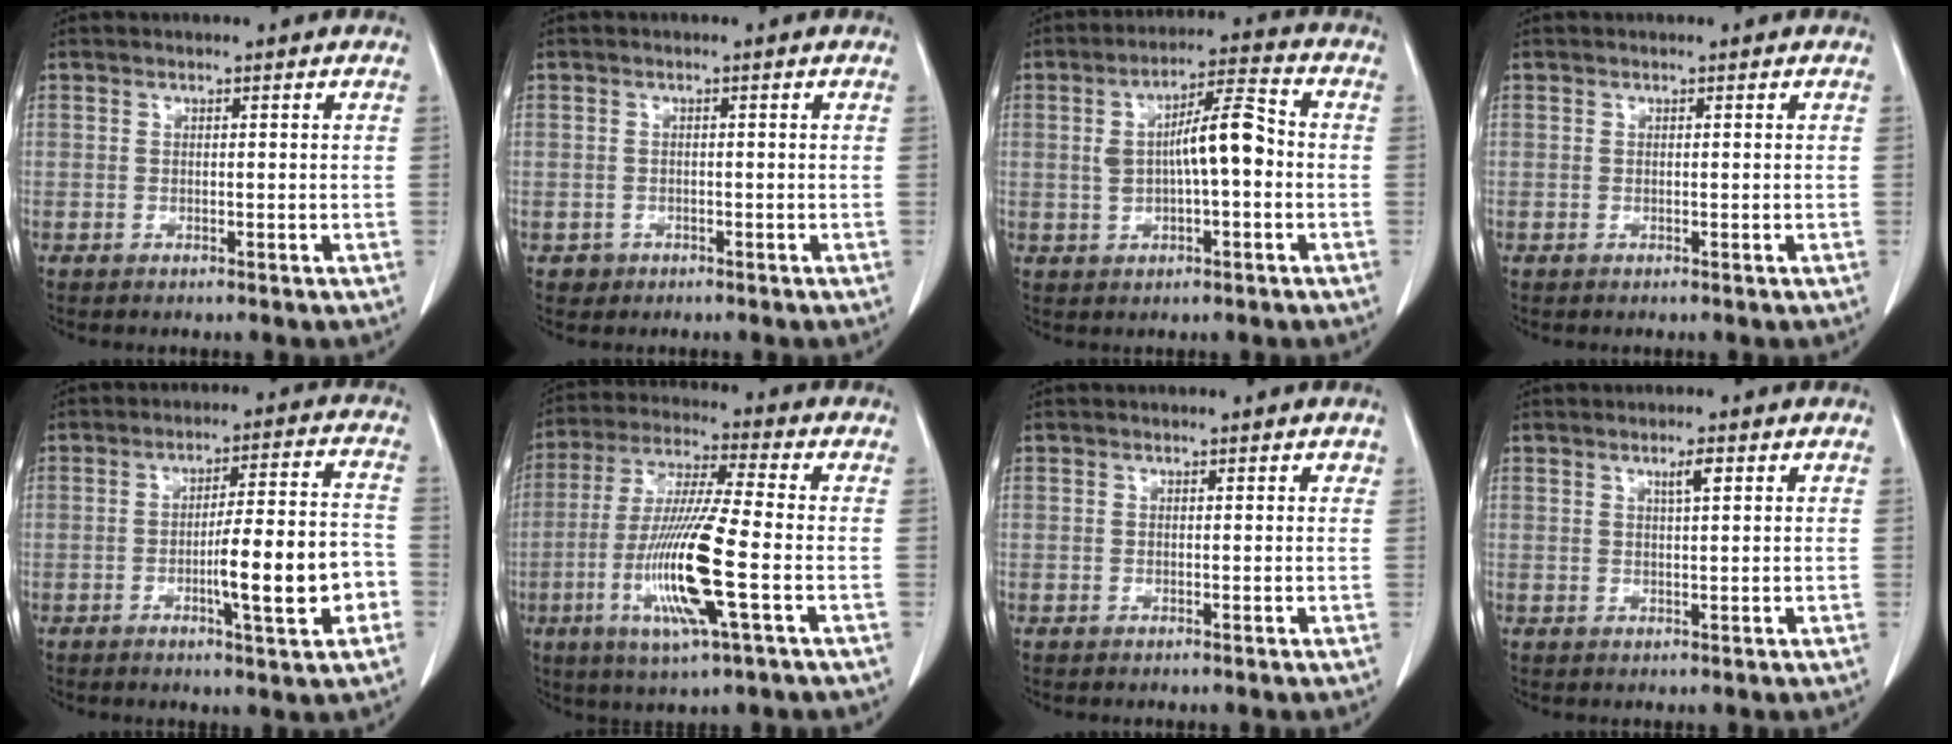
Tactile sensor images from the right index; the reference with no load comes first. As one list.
[{"total": 1.6, "force": [-0.7, 1.4, -0.1], "torque": [0.000, 0.007, -0.010]}, {"total": 8.5, "force": [0.0, 2.0, 8.3], "torque": [-0.146, 0.024, -0.001]}, {"total": 0.0}, {"total": 11.3, "force": [-3.4, 1.0, 10.7], "torque": [-0.161, 0.008, -0.048]}, {"total": 14.8, "force": [-3.9, 0.4, 14.2], "torque": [-0.292, -0.018, -0.077]}, {"total": 0.5, "force": [0.4, 0.3, 0.2], "torque": [0.000, 0.002, 0.000]}, {"total": 2.1, "force": [1.0, 0.1, 1.8], "torque": [-0.034, -0.001, 0.017]}]